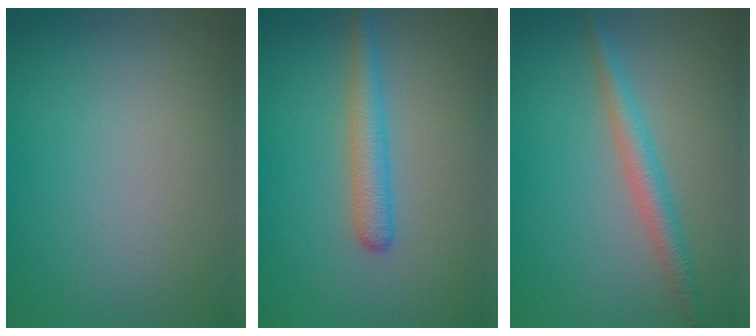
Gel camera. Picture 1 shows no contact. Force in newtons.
{"total": 2.7, "press": 2.7, "slide": 0.1}
{"total": 2.7, "press": 2.7, "slide": 0.1}